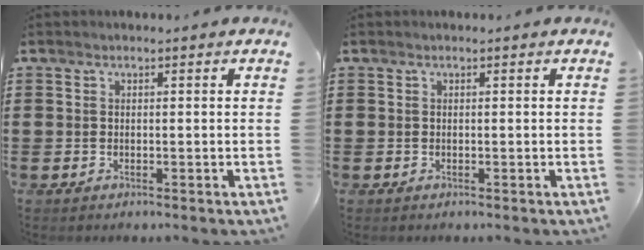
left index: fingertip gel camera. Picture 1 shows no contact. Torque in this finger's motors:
{"motor_torque": [0.02, 0.01, -0.01, -0.01]}